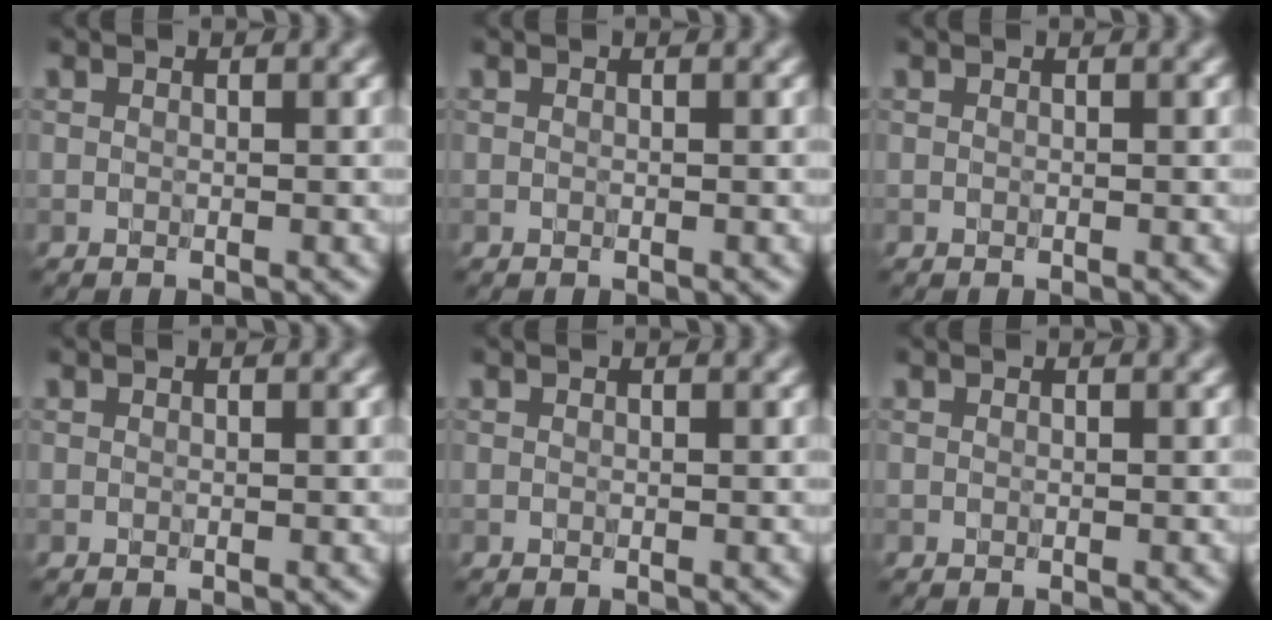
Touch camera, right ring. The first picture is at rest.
{"total": 0.0}
{"total": 0.0}
{"total": 0.0}
{"total": 0.0}
{"total": 0.0}